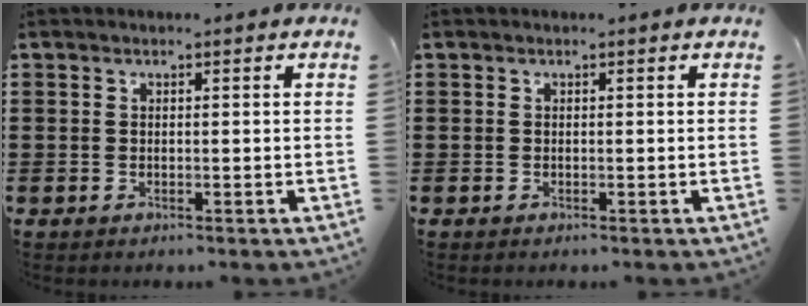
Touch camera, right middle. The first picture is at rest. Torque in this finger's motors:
{"motor_torque": [-0.25, 0.02, 0.00, -0.01]}